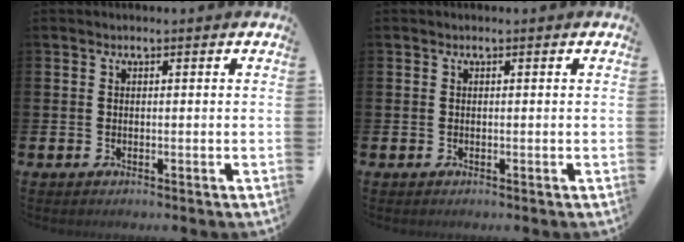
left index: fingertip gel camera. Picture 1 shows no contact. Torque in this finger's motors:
{"motor_torque": [-0.02, 0.02, 0.00, 0.00]}